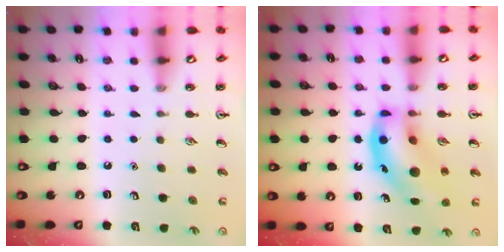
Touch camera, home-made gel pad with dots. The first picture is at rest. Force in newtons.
{"total": 15.9, "press": 15.6, "slide": 3.2}